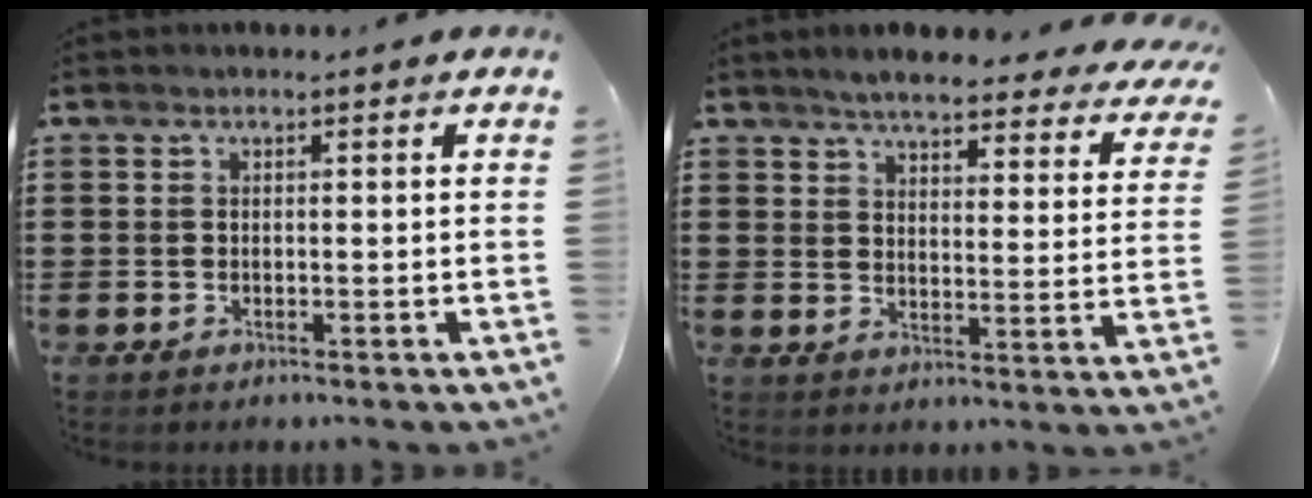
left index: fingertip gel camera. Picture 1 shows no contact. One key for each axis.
{"total": 4.9, "fx": 4.6, "fy": 0.2, "fz": 1.5, "tx": -0.050, "ty": -0.024, "tz": 0.079}